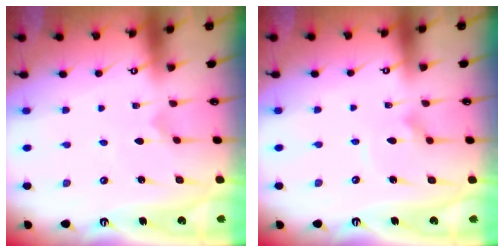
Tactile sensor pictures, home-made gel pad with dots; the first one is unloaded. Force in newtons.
{"total": 3.4, "press": 3.4, "slide": 0.3}